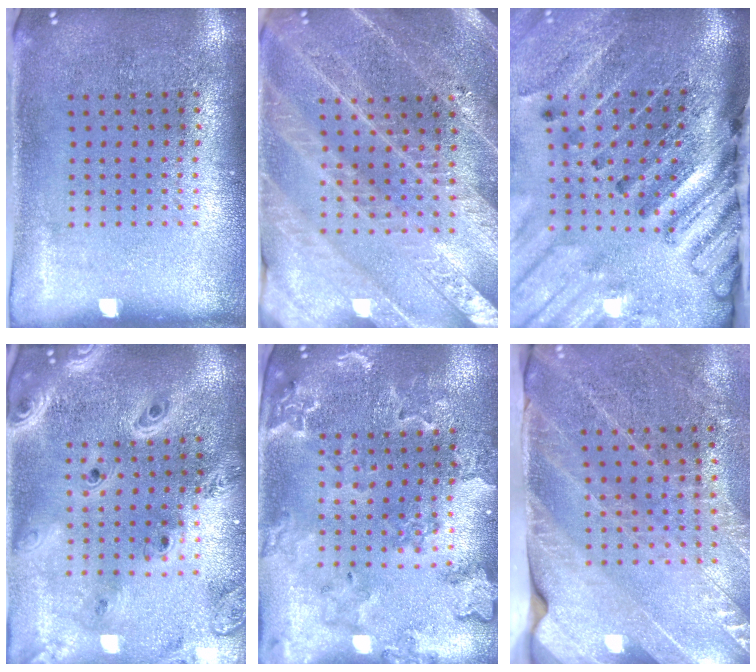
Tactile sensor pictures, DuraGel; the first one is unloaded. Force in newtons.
{"total": 3.7, "press": 3.4, "slide": 1.4}
{"total": 4.5, "press": 3.4, "slide": 2.9}
{"total": 3.6, "press": 2.8, "slide": 2.2}
{"total": 2.0, "press": 2.0, "slide": 0.2}
{"total": 3.3, "press": 2.9, "slide": 1.6}